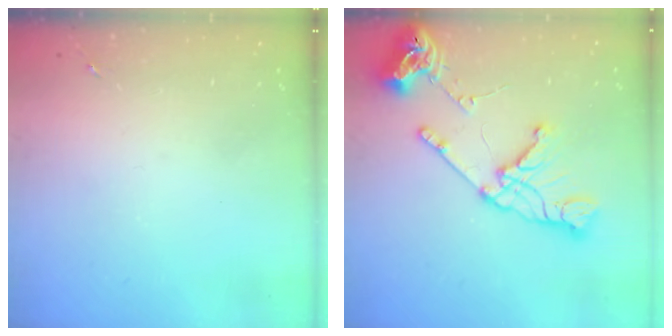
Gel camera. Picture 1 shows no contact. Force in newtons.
{"total": 18.8, "press": 18.7, "slide": 1.7}